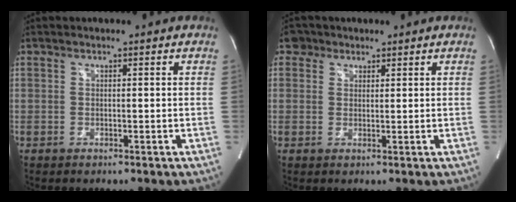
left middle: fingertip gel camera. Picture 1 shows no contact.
{"total": 2.7, "force": [1.6, 2.2, 0.3], "torque": [0.002, 0.009, 0.022]}